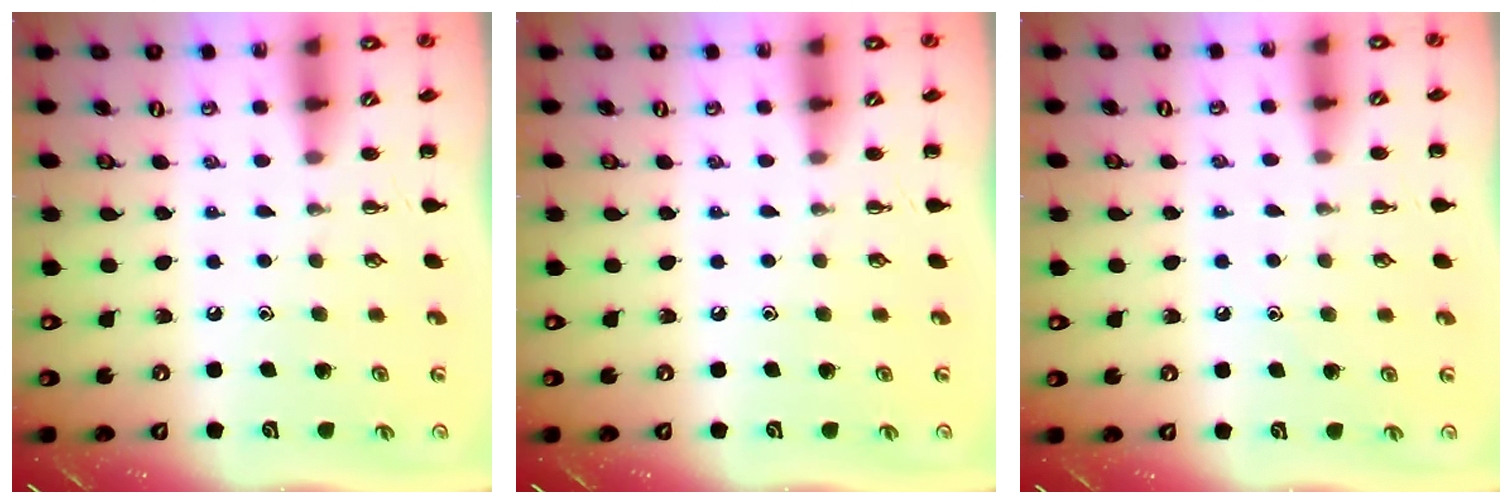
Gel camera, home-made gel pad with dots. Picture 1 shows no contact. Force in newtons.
{"total": 0.0}
{"total": 6.4, "press": 6.1, "slide": 2.0}